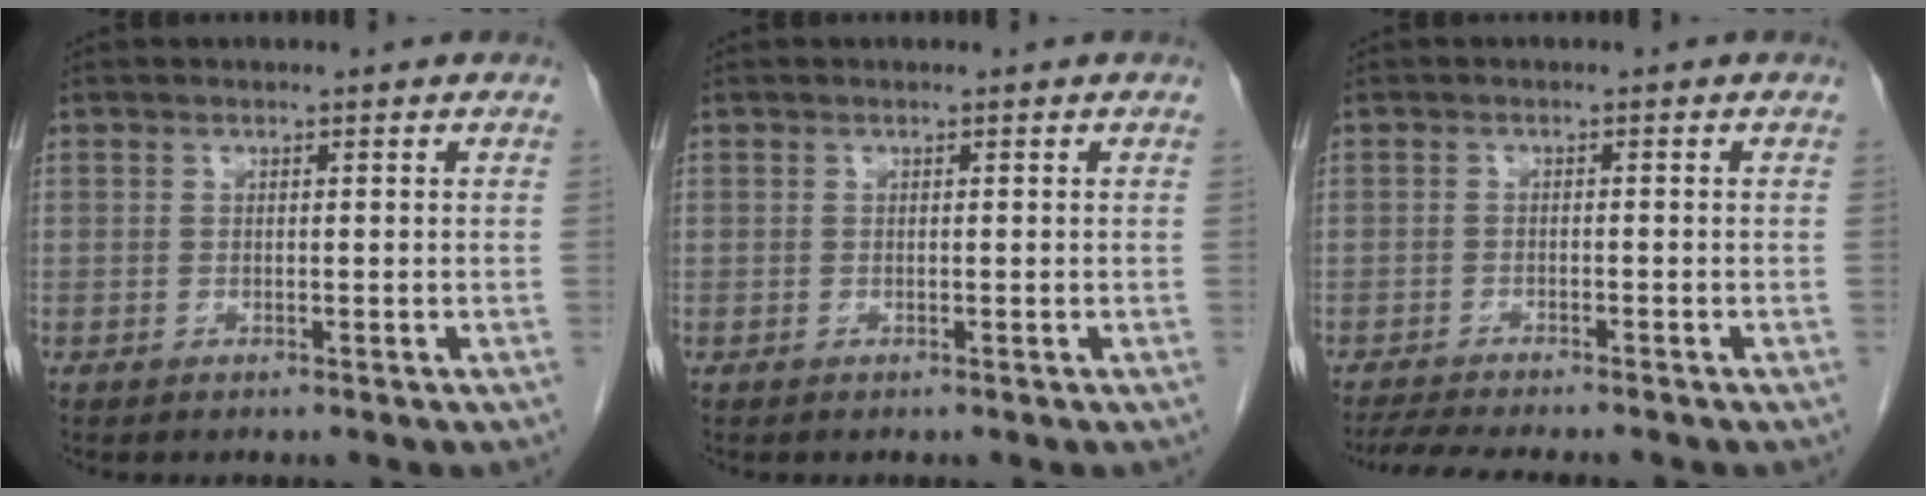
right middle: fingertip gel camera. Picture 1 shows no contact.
{"total": 0.0}
{"total": 7.6, "force": [-6.8, 0.6, 3.5], "torque": [-0.051, -0.014, -0.105]}